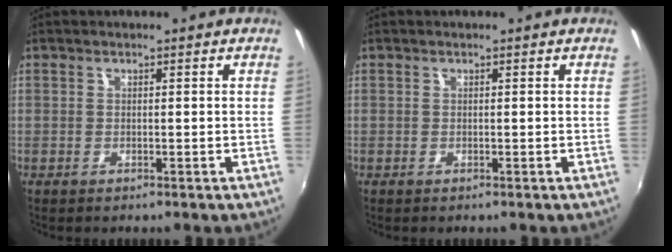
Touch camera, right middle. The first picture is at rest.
{"total": 0.0}